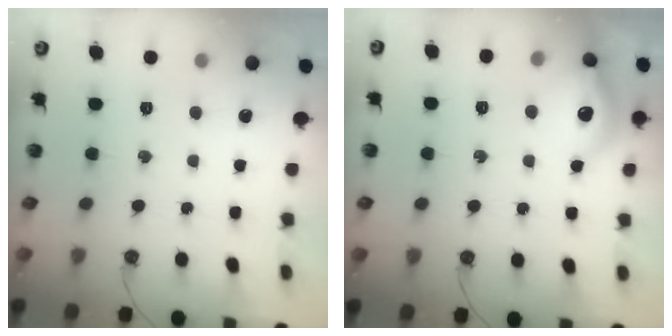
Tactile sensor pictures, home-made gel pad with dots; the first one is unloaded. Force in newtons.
{"total": 14.5, "press": 14.4, "slide": 1.1}